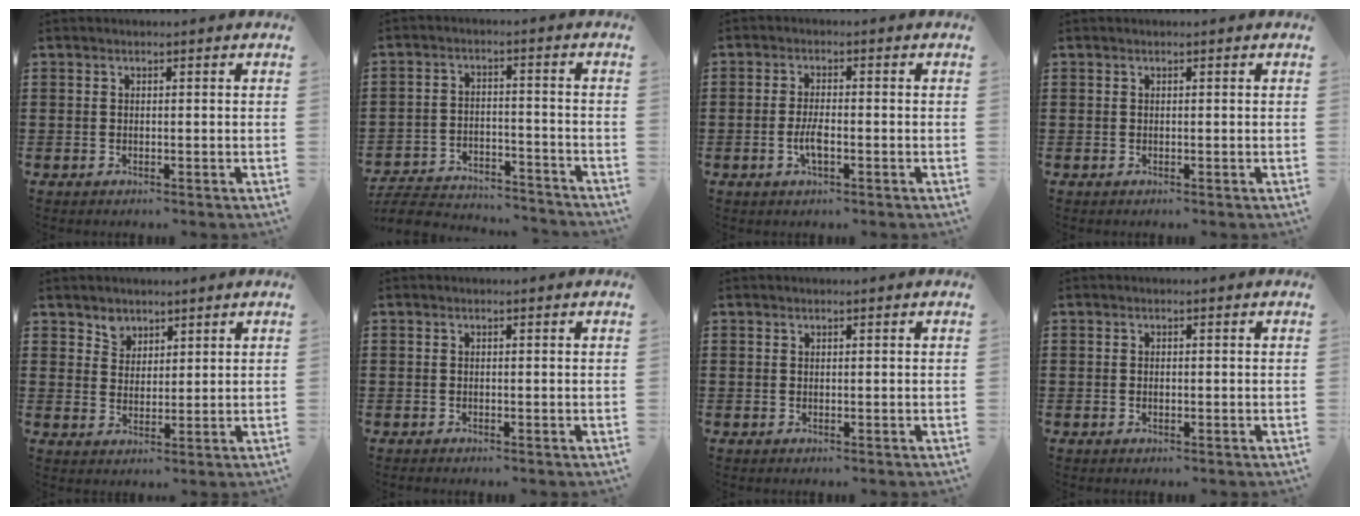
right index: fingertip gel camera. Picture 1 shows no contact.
{"total": 5.5, "force": [-5.3, 0.7, 1.2], "torque": [-0.030, 0.004, -0.107]}
{"total": 3.2, "force": [-1.0, 1.0, 2.9], "torque": [-0.066, -0.002, -0.023]}
{"total": 0.0}
{"total": 3.4, "force": [2.4, 2.4, 0.1], "torque": [-0.009, 0.005, 0.044]}
{"total": 0.0}
{"total": 0.0}
{"total": 0.6, "force": [-0.1, 0.3, 0.4], "torque": [-0.010, 0.001, -0.003]}